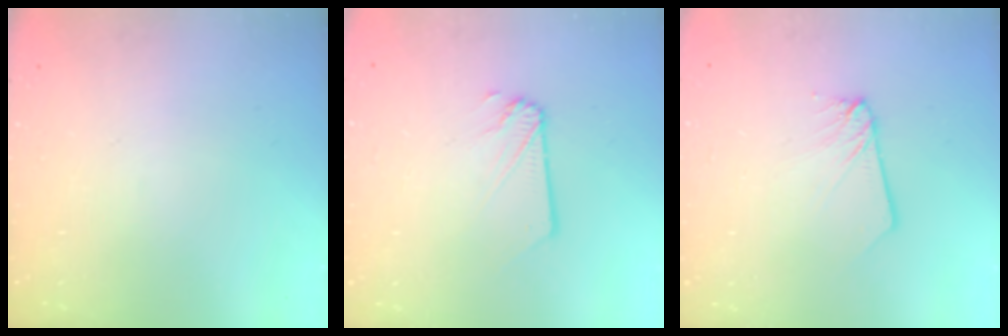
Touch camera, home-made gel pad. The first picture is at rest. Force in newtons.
{"total": 2.1, "press": 2.1, "slide": 0.2}
{"total": 2.2, "press": 2.2, "slide": 0.2}